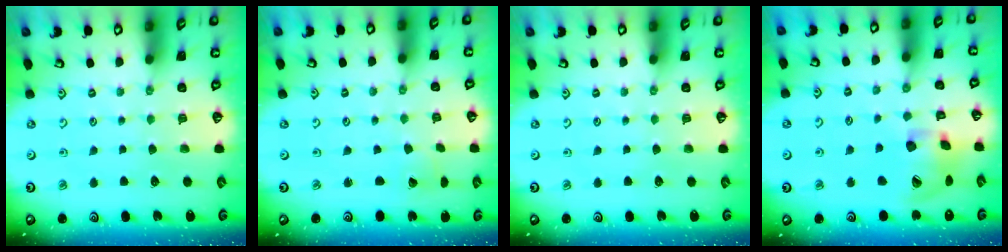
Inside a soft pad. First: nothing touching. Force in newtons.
{"total": 2.4, "press": 2.4, "slide": 0.1}
{"total": 0.0}
{"total": 14.2, "press": 14.1, "slide": 1.1}